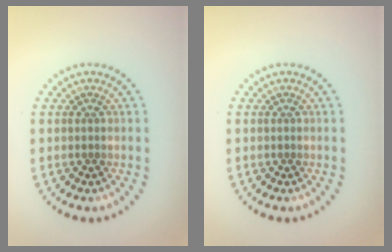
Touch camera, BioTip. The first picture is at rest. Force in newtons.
{"total": 0.0}